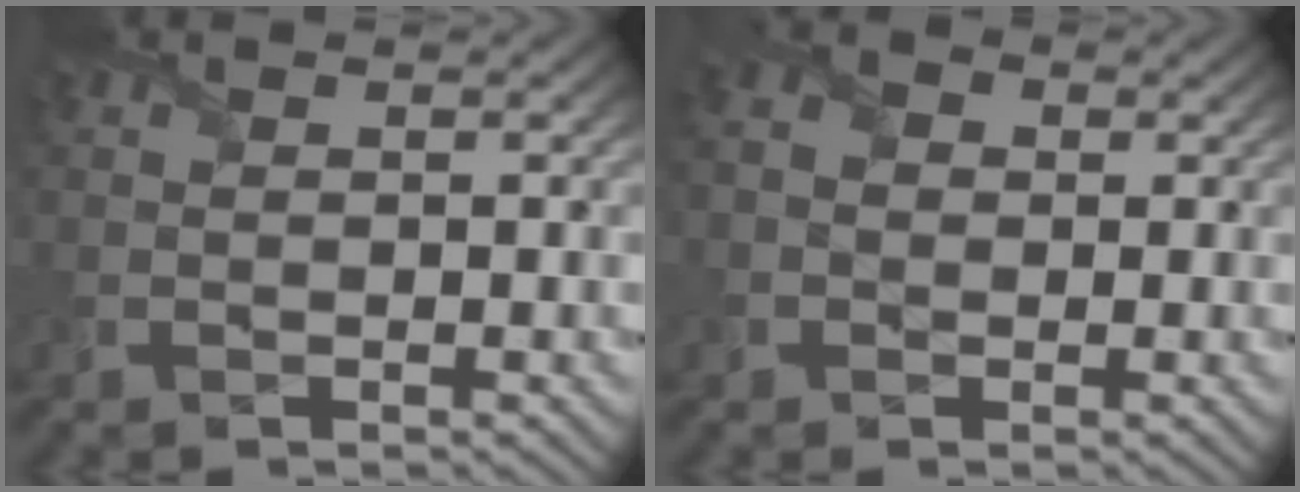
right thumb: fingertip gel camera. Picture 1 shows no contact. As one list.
[{"total": 2.5, "force": [-0.2, 2.3, 1.1], "torque": [-0.035, 0.006, -0.006]}]